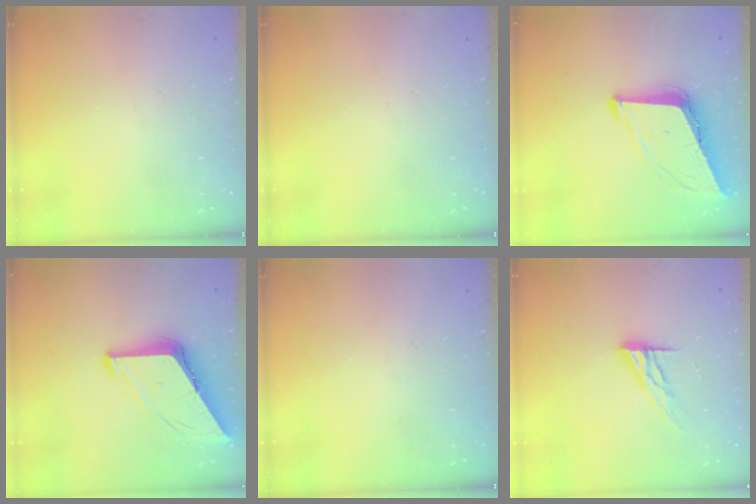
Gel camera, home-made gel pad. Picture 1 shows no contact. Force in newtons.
{"total": 0.0}
{"total": 10.0, "press": 9.3, "slide": 3.5}
{"total": 10.1, "press": 10.0, "slide": 1.1}
{"total": 0.0}
{"total": 11.1, "press": 11.1, "slide": 0.9}